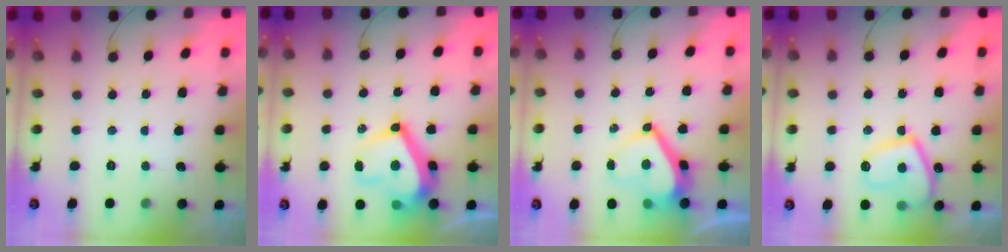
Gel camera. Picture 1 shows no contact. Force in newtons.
{"total": 14.3, "press": 14.2, "slide": 1.4}
{"total": 9.3, "press": 9.3, "slide": 1.0}
{"total": 12.4, "press": 12.3, "slide": 1.2}